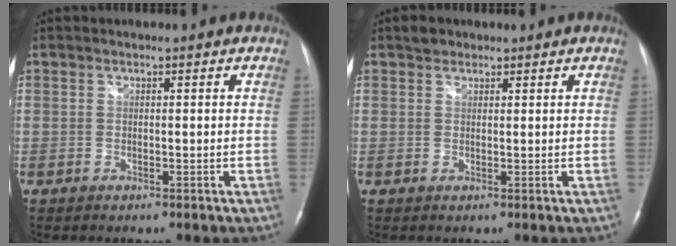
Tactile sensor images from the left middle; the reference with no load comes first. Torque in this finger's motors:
{"motor_torque": [0.13, -0.11, -0.02, 0.01]}